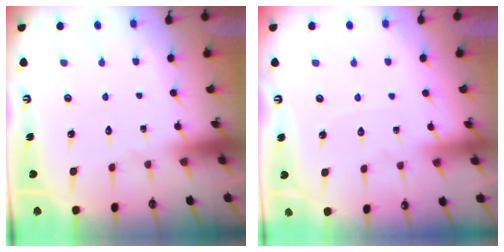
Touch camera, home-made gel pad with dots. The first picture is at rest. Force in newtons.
{"total": 2.4, "press": 2.4, "slide": 0.4}